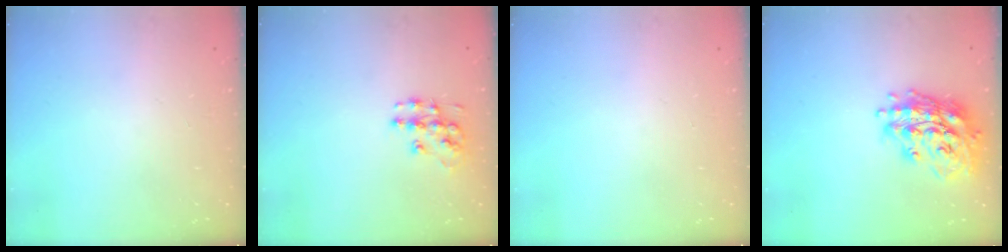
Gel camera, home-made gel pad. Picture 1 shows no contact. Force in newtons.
{"total": 10.0, "press": 10.0, "slide": 0.9}
{"total": 0.0}
{"total": 17.9, "press": 17.7, "slide": 2.2}